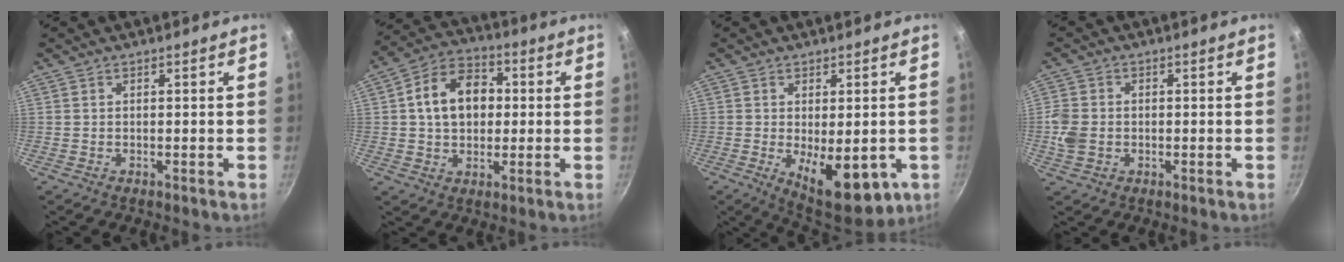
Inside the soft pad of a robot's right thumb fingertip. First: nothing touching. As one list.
[{"total": 12.5, "force": [1.4, 9.2, 8.4], "torque": [-0.108, 0.023, 0.011]}, {"total": 13.2, "force": [-3.1, 6.0, 11.3], "torque": [-0.135, -0.015, -0.026]}, {"total": 5.4, "force": [-0.7, 4.4, 3.2], "torque": [-0.061, 0.005, -0.015]}]